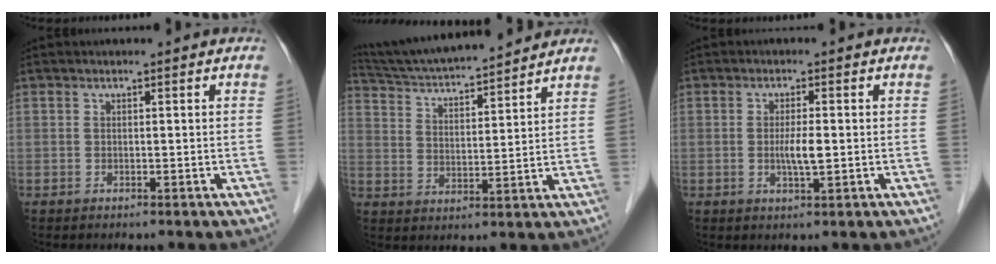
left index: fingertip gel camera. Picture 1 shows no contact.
{"total": 16.3, "force": [14.9, 1.1, 6.4], "torque": [-0.119, 0.020, 0.240]}
{"total": 3.3, "force": [-0.3, 0.4, 3.2], "torque": [-0.065, -0.004, -0.006]}